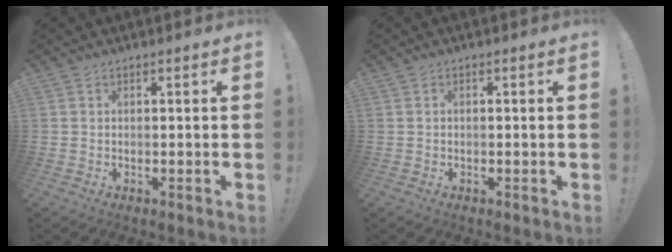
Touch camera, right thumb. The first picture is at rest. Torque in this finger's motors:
{"motor_torque": [-0.38, -0.02, -0.12, 0.00, 0.02]}